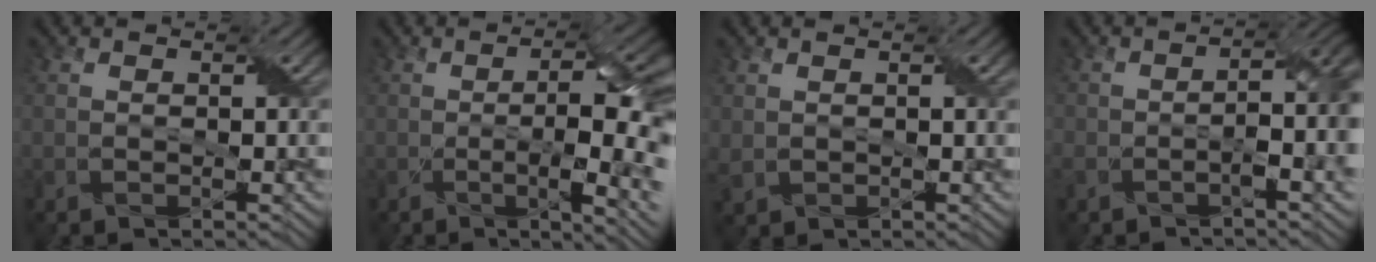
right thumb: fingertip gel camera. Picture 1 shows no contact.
{"total": 11.0, "force": [-1.2, 3.9, 10.2], "torque": [-0.127, -0.005, -0.015]}
{"total": 1.7, "force": [0.6, 1.2, 1.1], "torque": [-0.032, -0.001, 0.015]}
{"total": 8.3, "force": [-2.8, 3.0, 7.3], "torque": [-0.124, -0.007, -0.050]}